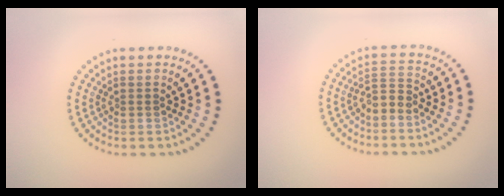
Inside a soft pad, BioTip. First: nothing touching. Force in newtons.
{"total": 2.1, "press": 1.6, "slide": 1.4}